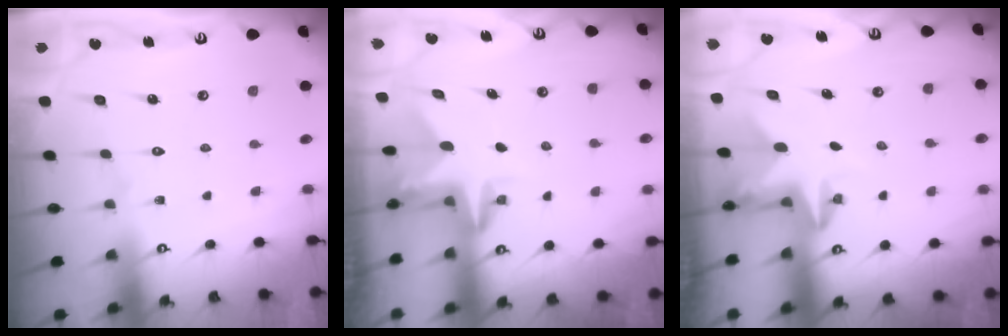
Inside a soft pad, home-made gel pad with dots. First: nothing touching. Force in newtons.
{"total": 2.9, "press": 2.9, "slide": 0.3}
{"total": 2.5, "press": 2.5, "slide": 0.4}